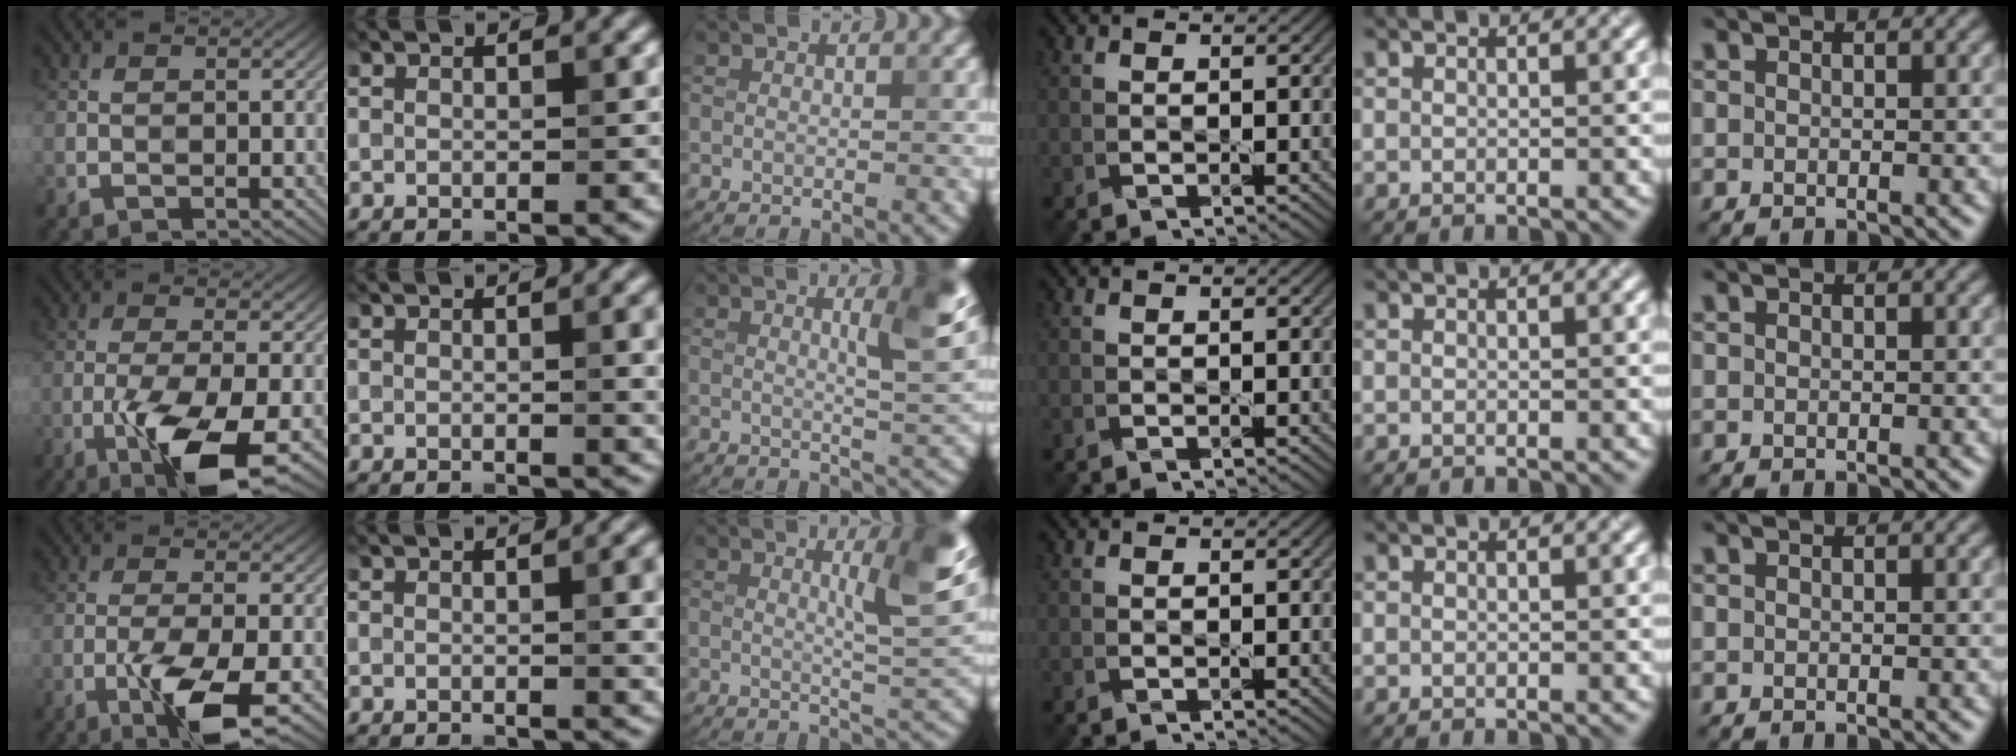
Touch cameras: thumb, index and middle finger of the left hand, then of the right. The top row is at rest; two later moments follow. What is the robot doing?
{"motion": "squeeze", "object": "paper clamp"}